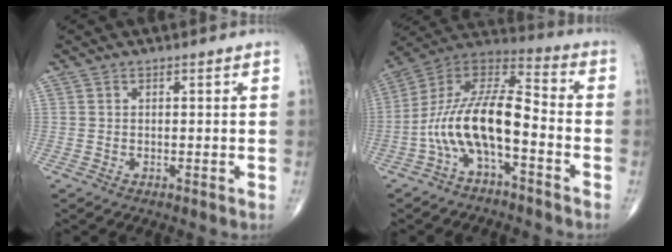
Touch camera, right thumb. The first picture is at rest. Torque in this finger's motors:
{"motor_torque": [0.60, 0.42, 1.66, -0.56, 0.20]}